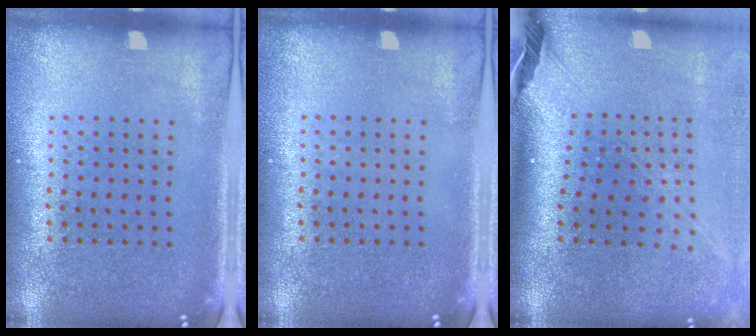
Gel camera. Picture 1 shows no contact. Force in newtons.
{"total": 0.0}
{"total": 2.6, "press": 1.9, "slide": 1.8}